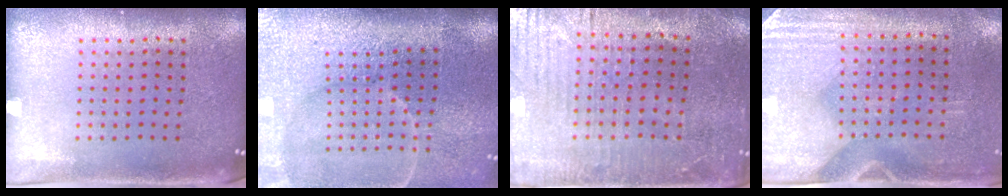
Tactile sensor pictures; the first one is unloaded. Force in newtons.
{"total": 4.6, "press": 3.8, "slide": 2.5}
{"total": 1.4, "press": 1.3, "slide": 0.5}
{"total": 2.9, "press": 2.5, "slide": 1.4}